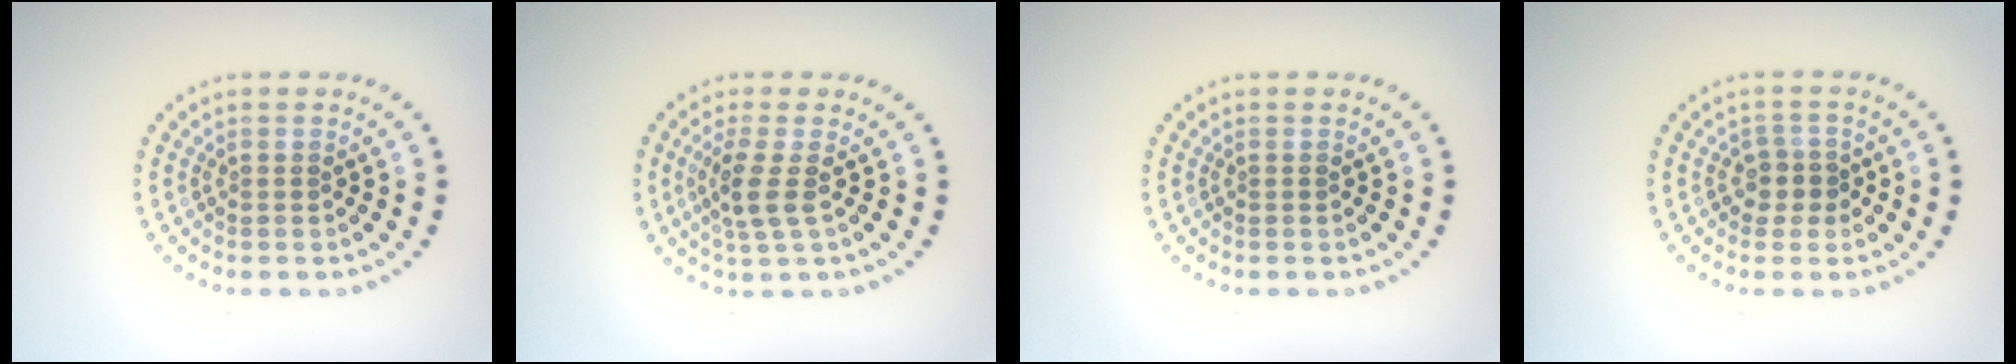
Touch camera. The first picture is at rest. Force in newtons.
{"total": 2.6, "press": 2.0, "slide": 1.5}
{"total": 0.0}
{"total": 1.9, "press": 1.6, "slide": 1.0}